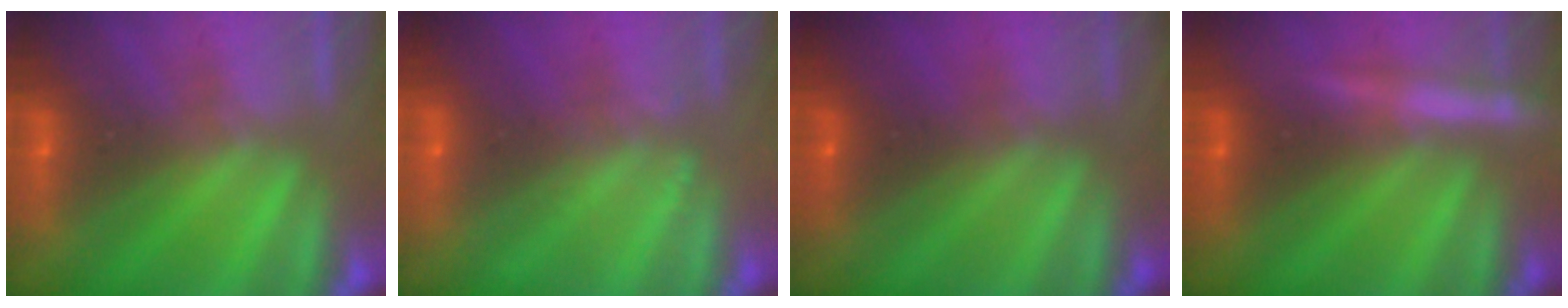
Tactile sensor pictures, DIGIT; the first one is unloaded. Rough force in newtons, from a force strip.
{"total": 1.8}
{"total": 8.0}
{"total": 4.6}